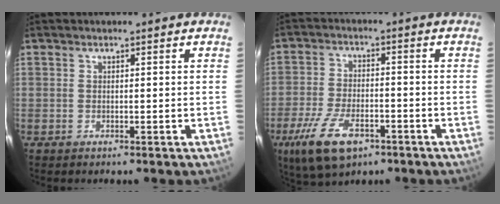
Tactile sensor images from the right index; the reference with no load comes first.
{"total": 12.5, "force": [-6.9, 5.9, 8.6], "torque": [-0.195, -0.021, -0.122]}